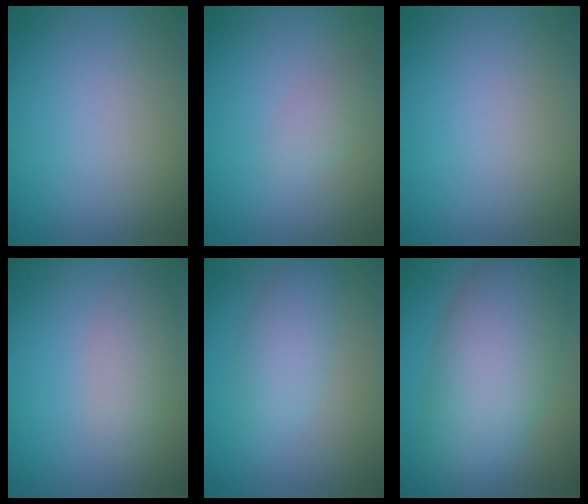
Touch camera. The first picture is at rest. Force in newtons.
{"total": 1.2, "press": 1.2, "slide": 0.1}
{"total": 0.0}
{"total": 2.5, "press": 2.5, "slide": 0.2}
{"total": 2.9, "press": 2.9, "slide": 0.1}
{"total": 9.5, "press": 9.5, "slide": 0.4}